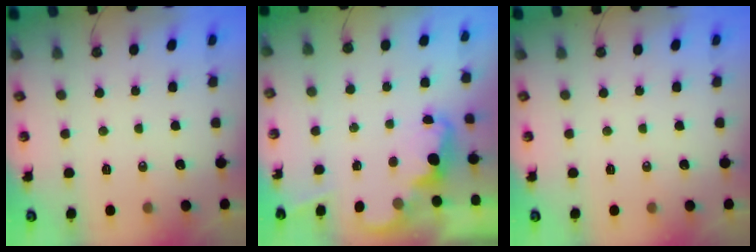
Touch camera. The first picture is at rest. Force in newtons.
{"total": 2.4, "press": 2.4, "slide": 0.5}
{"total": 0.0}